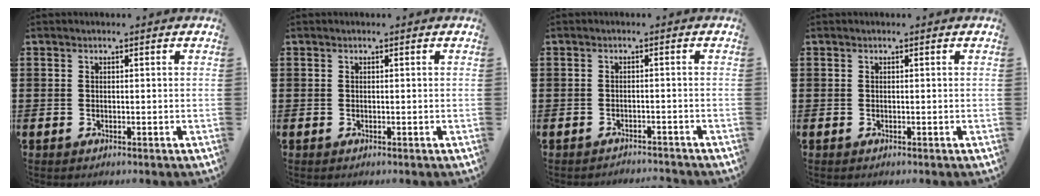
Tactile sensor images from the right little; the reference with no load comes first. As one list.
[{"total": 0.0}, {"total": 1.3, "force": [-1.3, -0.1, -0.2], "torque": [-0.001, 0.004, -0.029]}, {"total": 0.0}]